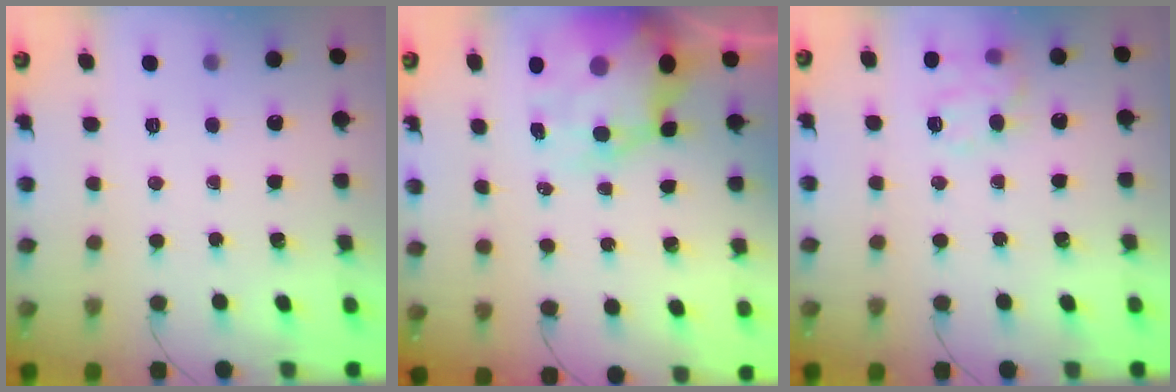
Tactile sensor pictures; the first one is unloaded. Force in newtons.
{"total": 8.7, "press": 8.3, "slide": 2.7}
{"total": 12.0, "press": 11.9, "slide": 1.6}